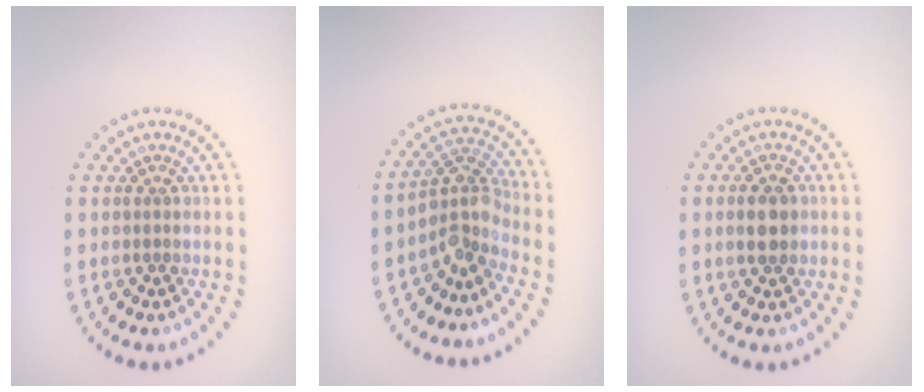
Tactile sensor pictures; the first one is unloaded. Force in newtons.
{"total": 3.6, "press": 2.6, "slide": 2.5}
{"total": 3.0, "press": 3.0, "slide": 0.1}